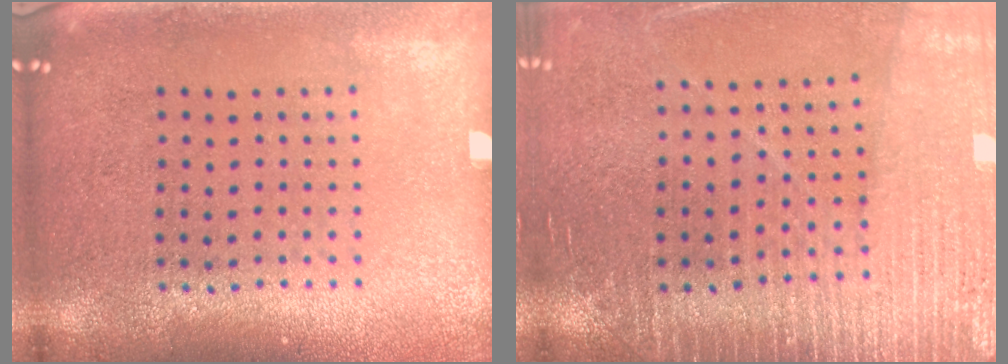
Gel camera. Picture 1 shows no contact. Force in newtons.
{"total": 3.0, "press": 3.0, "slide": 0.4}